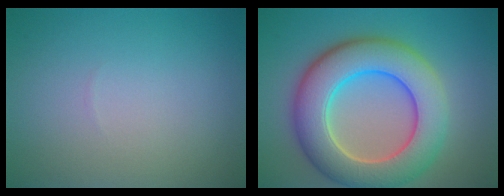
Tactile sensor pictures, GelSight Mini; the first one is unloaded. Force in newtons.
{"total": 10.0, "press": 10.0, "slide": 0.4}